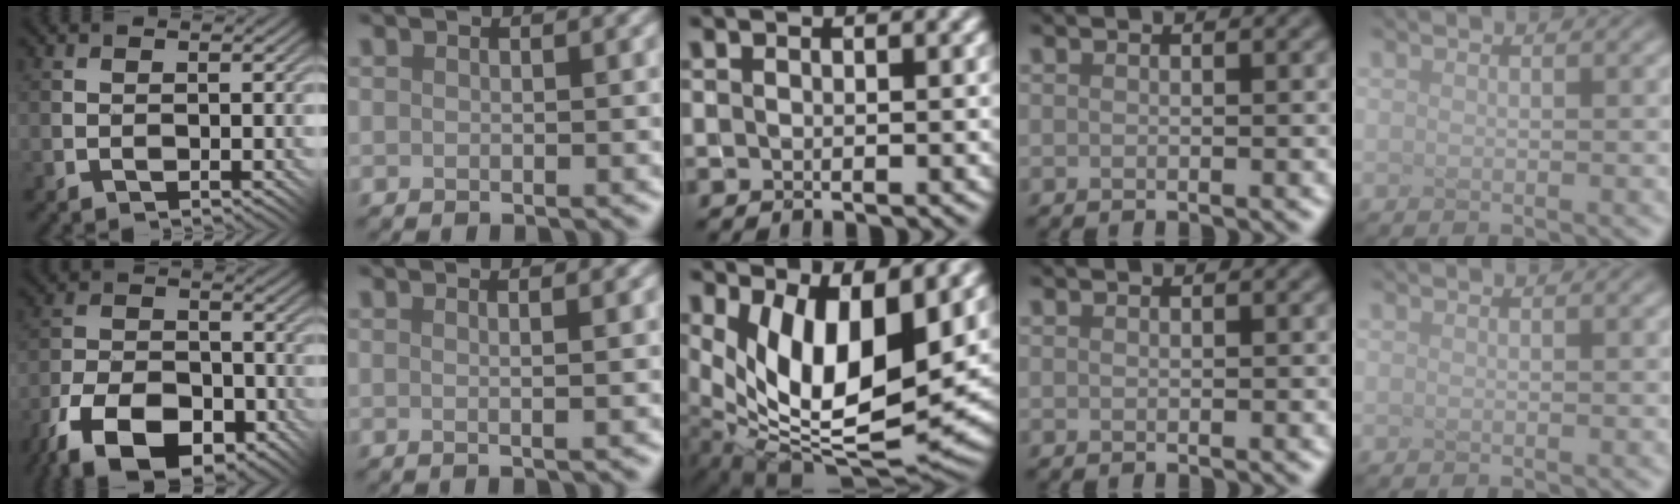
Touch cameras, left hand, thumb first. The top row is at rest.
{"thumb": {"total": 12.7, "force": [-8.1, 6.3, 7.4], "torque": [-0.165, -0.016, -0.151]}, "index": {"total": 2.0, "force": [0.6, 0.8, 1.8], "torque": [-0.022, 0.005, -0.012]}, "middle": {"total": 11.9, "force": [2.3, 5.5, 10.3], "torque": [-0.173, -0.023, 0.044]}}